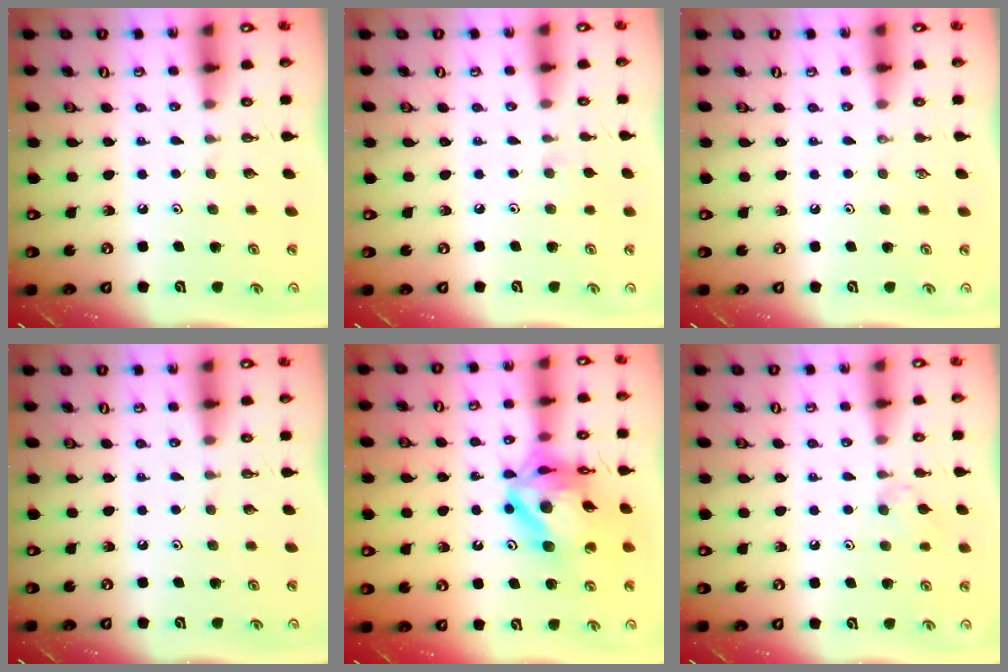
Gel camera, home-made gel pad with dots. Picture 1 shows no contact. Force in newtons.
{"total": 3.7, "press": 3.7, "slide": 0.7}
{"total": 0.0}
{"total": 0.0}
{"total": 17.8, "press": 17.7, "slide": 2.3}
{"total": 5.0, "press": 4.9, "slide": 0.9}